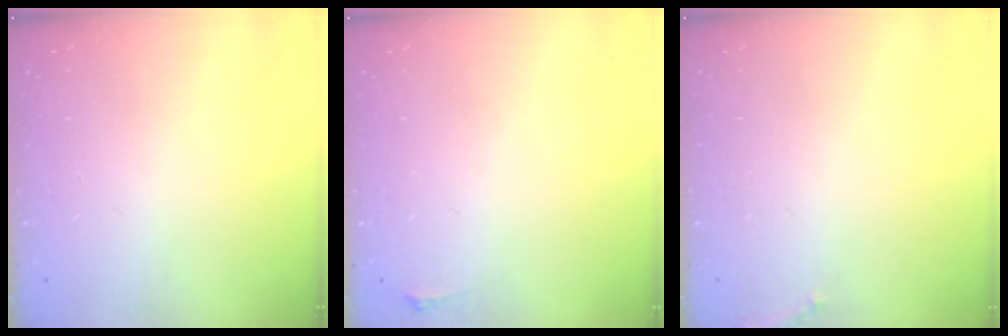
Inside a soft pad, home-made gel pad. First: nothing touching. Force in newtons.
{"total": 2.8, "press": 2.1, "slide": 1.9}
{"total": 5.1, "press": 4.8, "slide": 1.8}